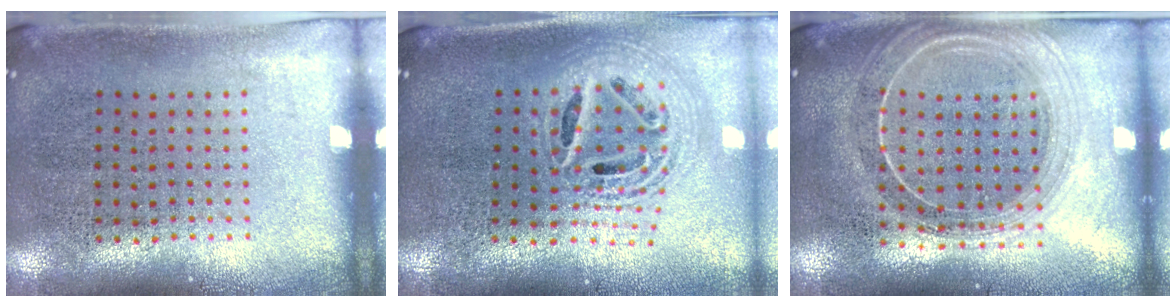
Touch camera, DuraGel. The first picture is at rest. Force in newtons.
{"total": 2.3, "press": 1.8, "slide": 1.4}
{"total": 2.0, "press": 1.7, "slide": 0.9}